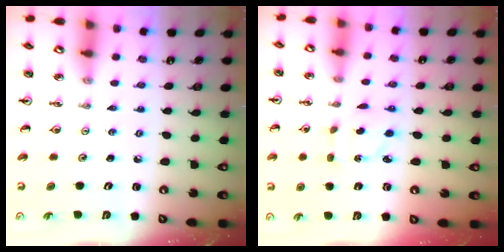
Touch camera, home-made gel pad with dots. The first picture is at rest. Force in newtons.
{"total": 2.4, "press": 2.3, "slide": 0.5}